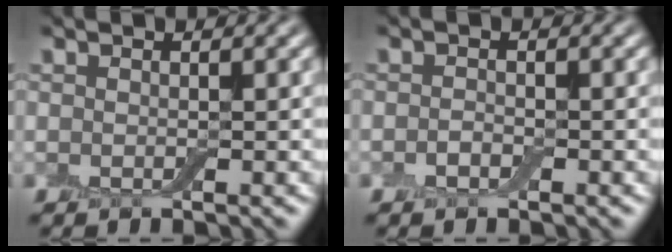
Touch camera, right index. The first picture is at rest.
{"total": 0.6, "force": [-0.3, 0.4, 0.4], "torque": [-0.010, 0.004, -0.008]}